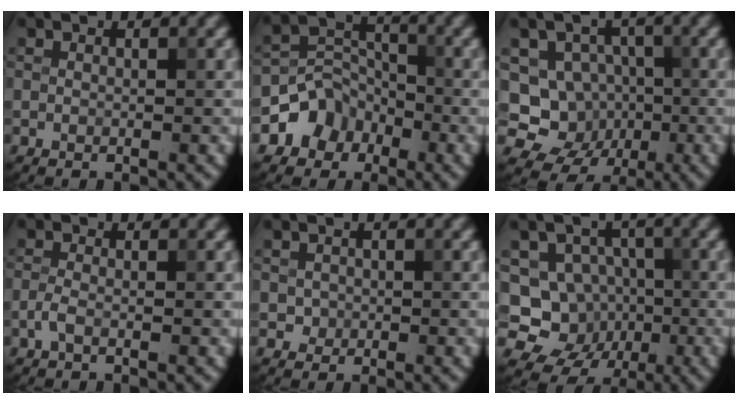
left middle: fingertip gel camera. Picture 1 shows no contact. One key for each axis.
{"total": 4.1, "fx": -2.1, "fy": 3.4, "fz": 0.9, "tx": -0.003, "ty": 0.005, "tz": -0.042}
{"total": 8.5, "fx": -1.9, "fy": 7.8, "fz": 2.9, "tx": -0.046, "ty": 0.007, "tz": -0.053}
{"total": 1.2, "fx": -0.6, "fy": 0.5, "fz": 0.9, "tx": -0.026, "ty": 0.001, "tz": -0.018}
{"total": 1.2, "fx": -0.1, "fy": 1.1, "fz": 0.2, "tx": 0.005, "ty": -0.003, "tz": -0.002}
{"total": 9.4, "fx": -2.0, "fy": 8.6, "fz": 3.2, "tx": -0.054, "ty": 0.013, "tz": -0.054}